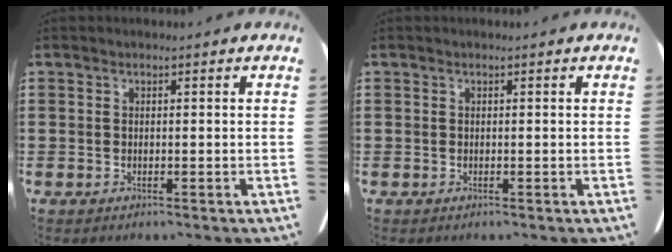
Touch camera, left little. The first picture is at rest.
{"total": 0.0}